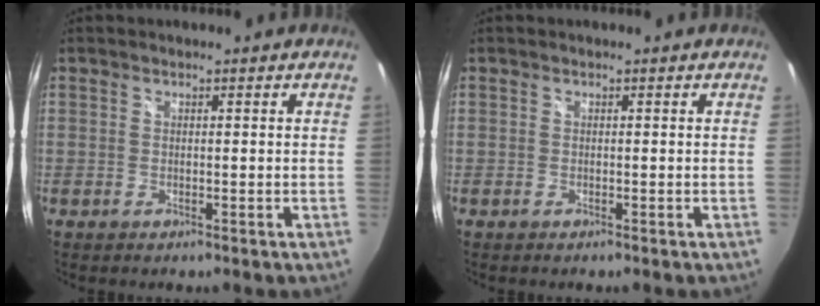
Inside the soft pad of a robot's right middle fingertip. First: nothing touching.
{"total": 0.0}